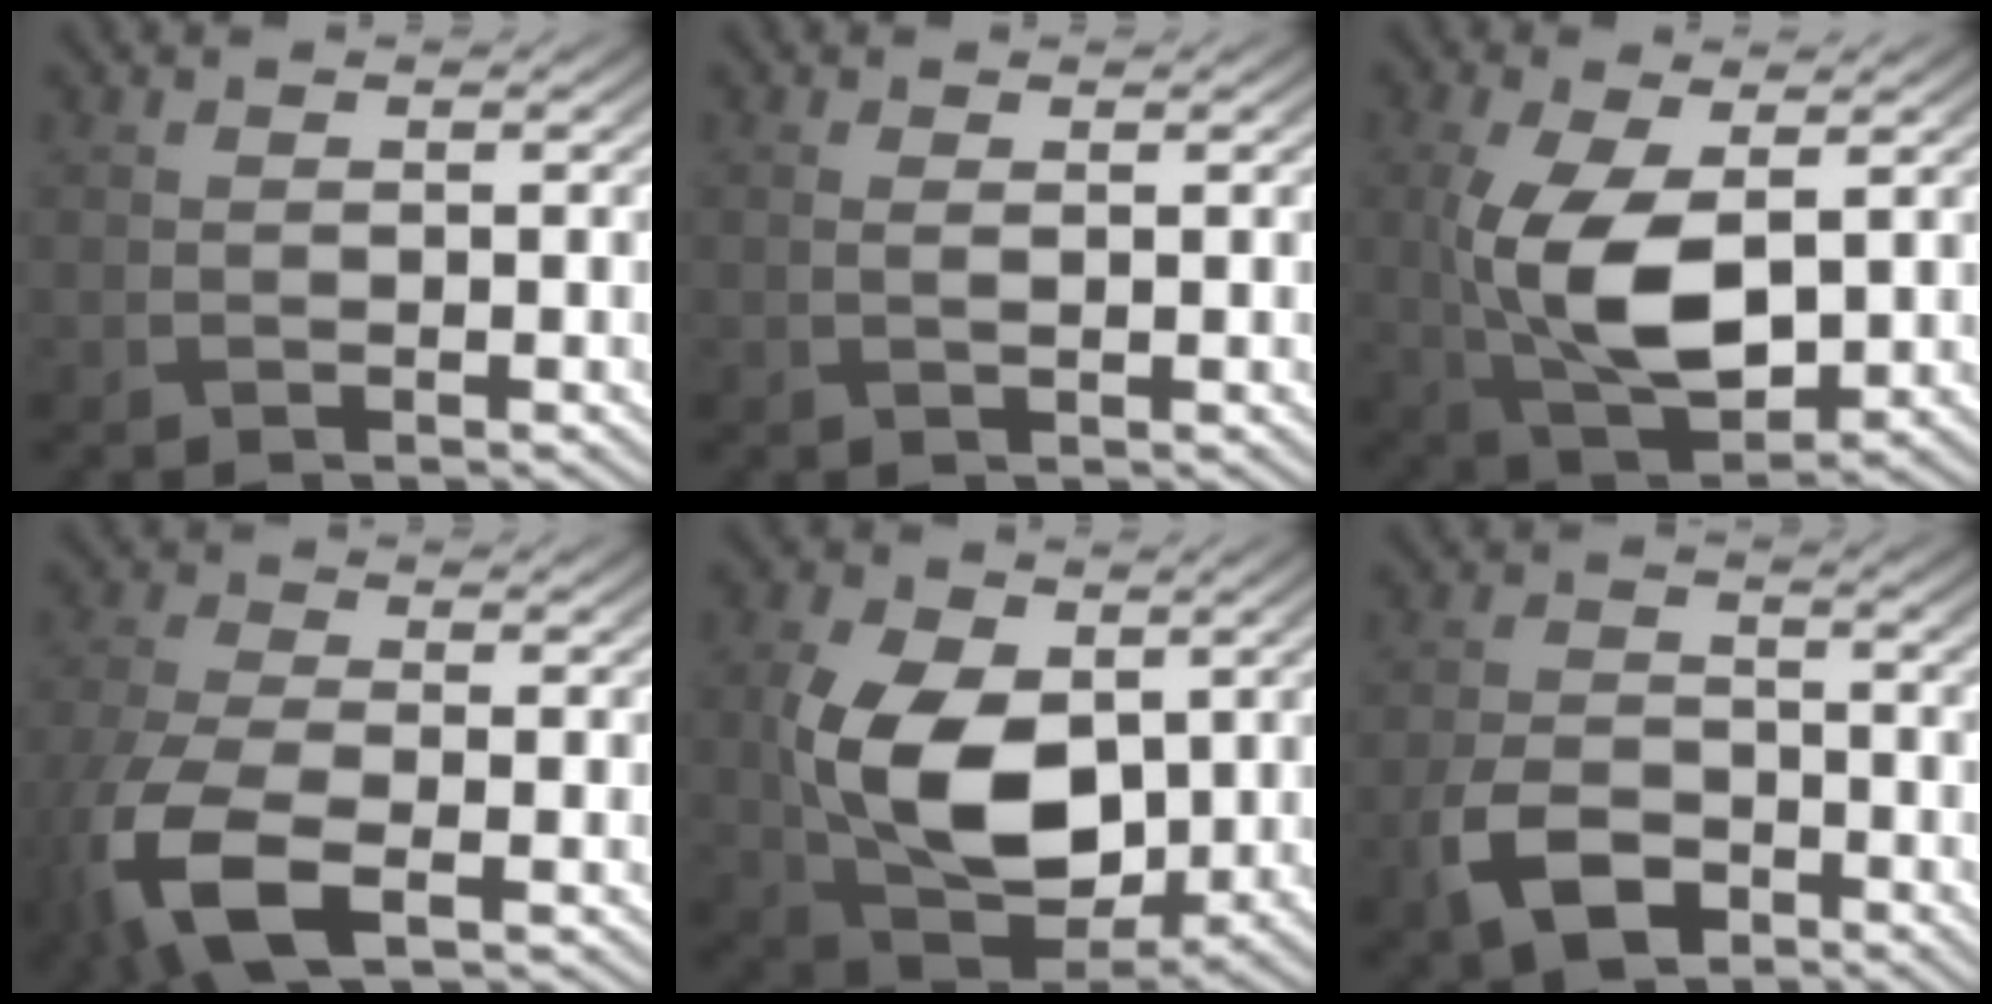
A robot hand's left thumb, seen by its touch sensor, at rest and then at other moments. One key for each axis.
{"total": 1.2, "fx": 0.3, "fy": 0.4, "fz": 1.1, "tx": -0.026, "ty": -0.003, "tz": 0.010}
{"total": 10.1, "fx": 0.4, "fy": 5.2, "fz": 8.6, "tx": -0.204, "ty": -0.011, "tz": 0.015}
{"total": 11.2, "fx": -5.2, "fy": 5.3, "fz": 8.4, "tx": -0.224, "ty": -0.042, "tz": -0.096}
{"total": 12.9, "fx": 0.3, "fy": 8.1, "fz": 10.0, "tx": -0.210, "ty": -0.004, "tz": 0.005}
{"total": 6.6, "fx": -3.7, "fy": 3.9, "fz": 3.9, "tx": -0.094, "ty": -0.005, "tz": -0.082}